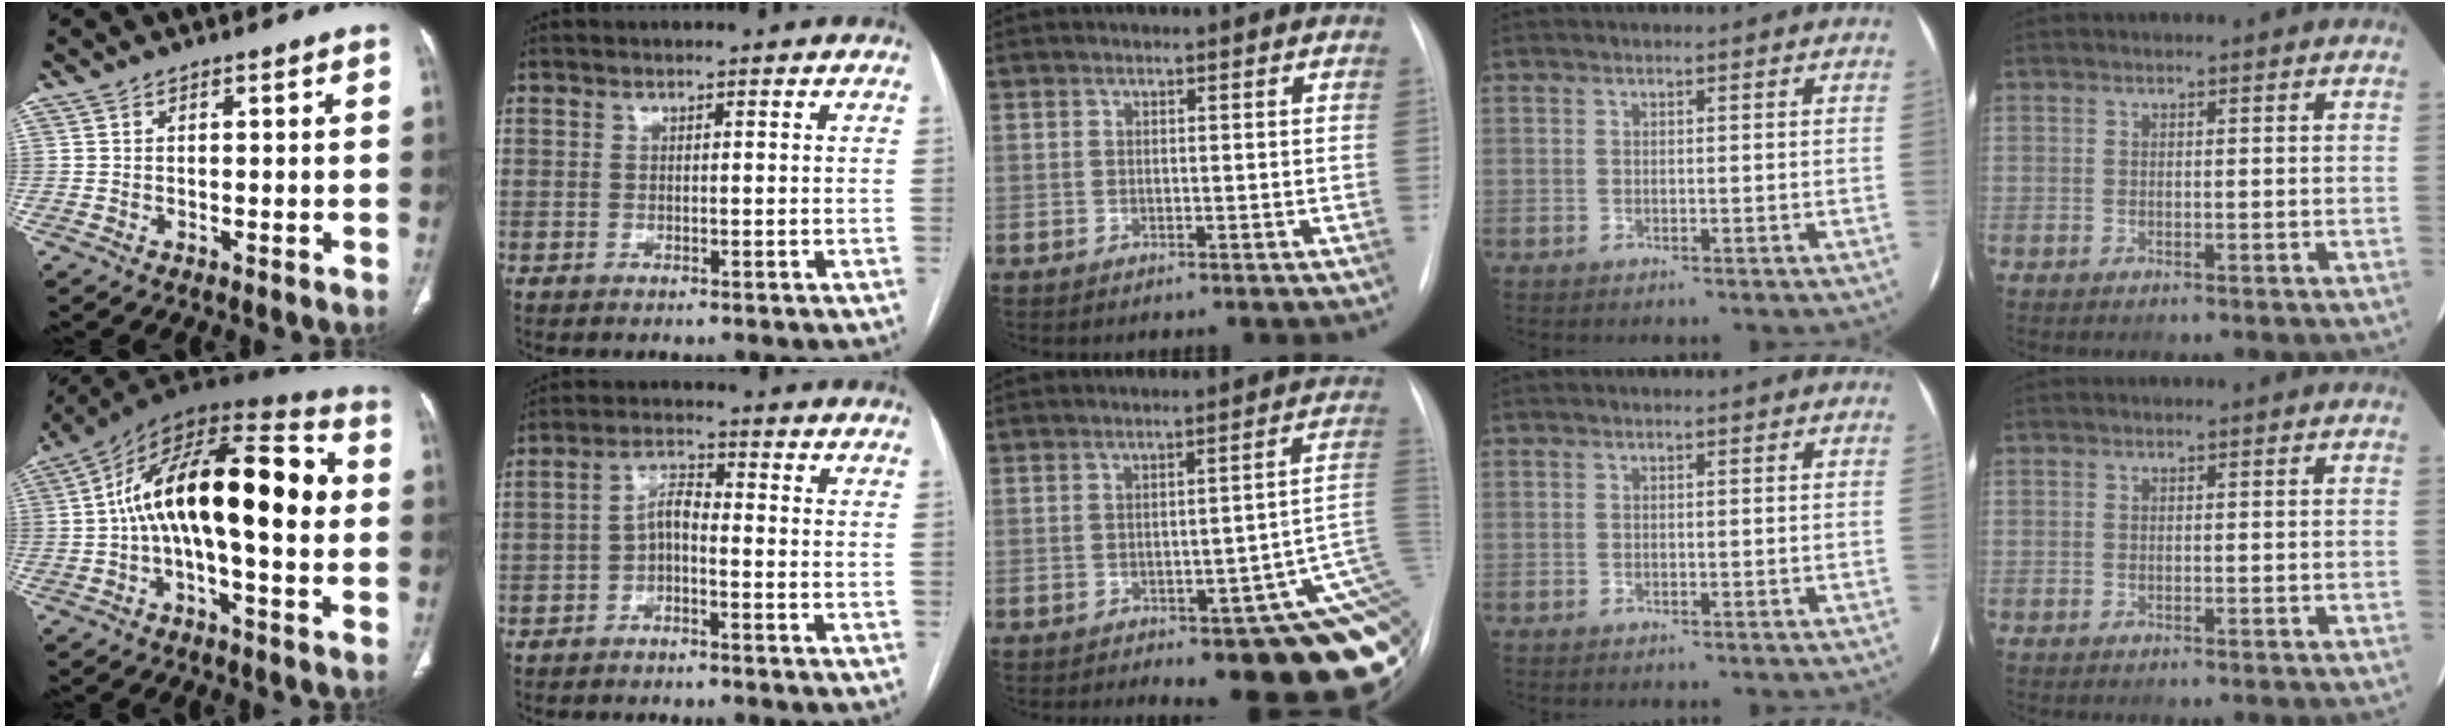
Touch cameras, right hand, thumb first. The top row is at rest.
{"thumb": {"total": 24.3, "force": [1.0, 9.6, 22.2], "torque": [-0.349, 0.044, 0.004]}, "index": {"total": 4.2, "force": [-1.4, 1.4, 3.7], "torque": [-0.072, 0.016, -0.029]}, "middle": {"total": 20.5, "force": [-7.3, 5.7, 18.3], "torque": [-0.117, 0.028, -0.079]}}